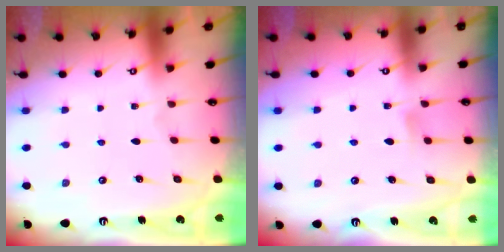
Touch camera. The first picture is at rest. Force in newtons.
{"total": 5.6, "press": 5.5, "slide": 0.8}